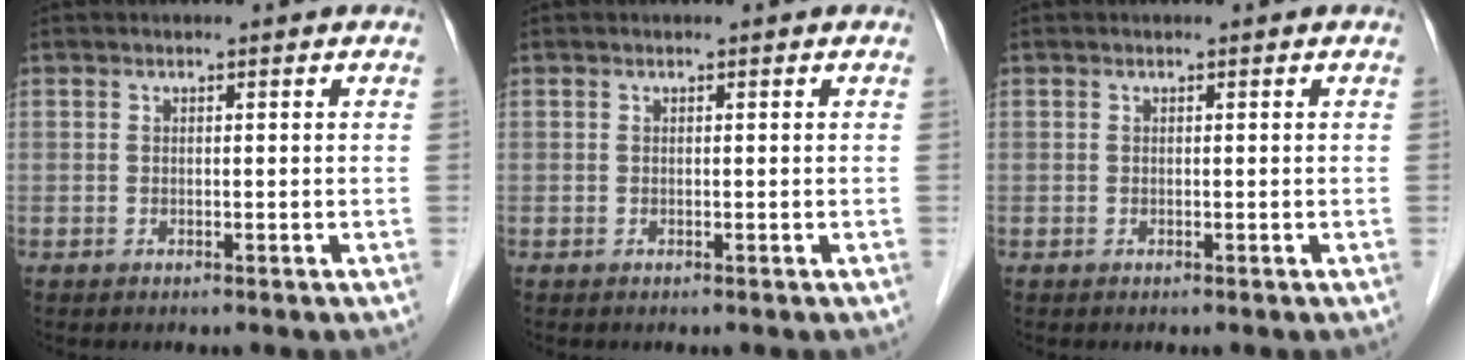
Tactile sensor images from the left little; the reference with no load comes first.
{"total": 0.0}
{"total": 0.0}